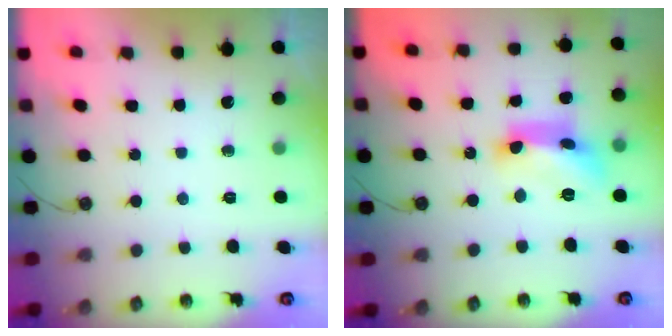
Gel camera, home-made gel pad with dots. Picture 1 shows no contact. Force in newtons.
{"total": 11.6, "press": 11.5, "slide": 0.7}